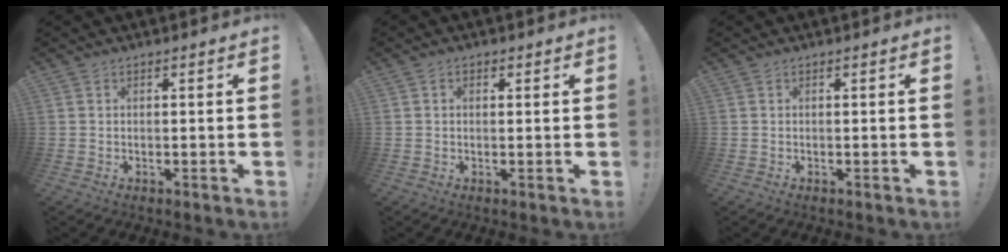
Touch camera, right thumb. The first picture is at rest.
{"total": 1.1, "force": [0.3, 0.8, 0.7], "torque": [-0.009, 0.003, 0.003]}
{"total": 0.0}